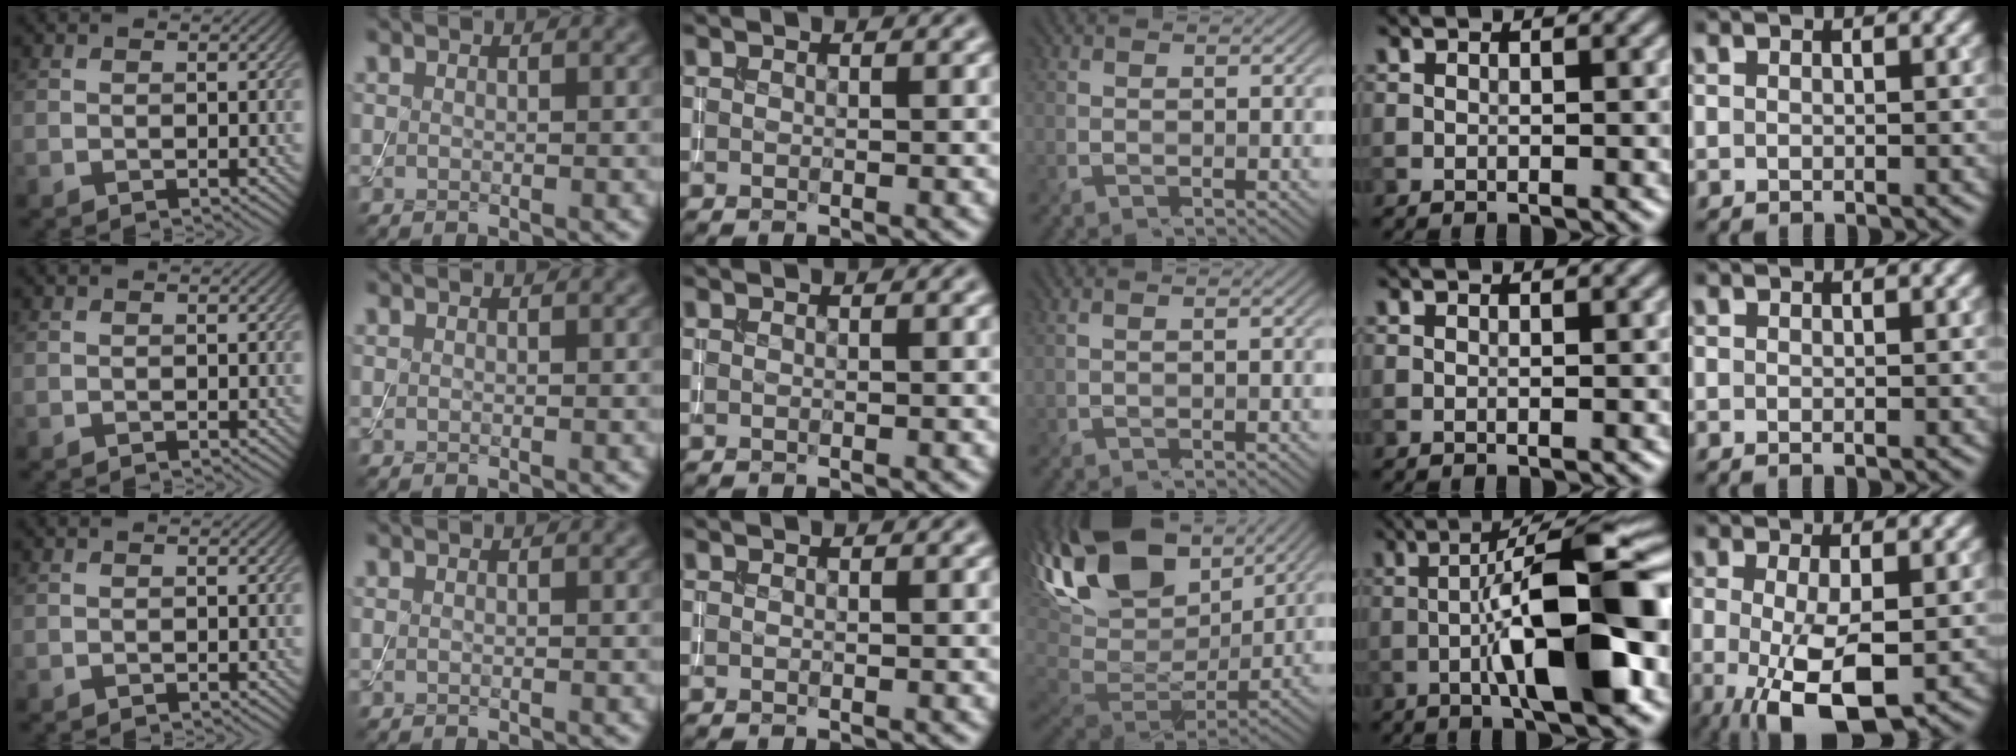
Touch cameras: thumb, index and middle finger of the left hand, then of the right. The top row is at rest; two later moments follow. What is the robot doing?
{"motion": "assemble", "object": "toy tower of hanoi"}